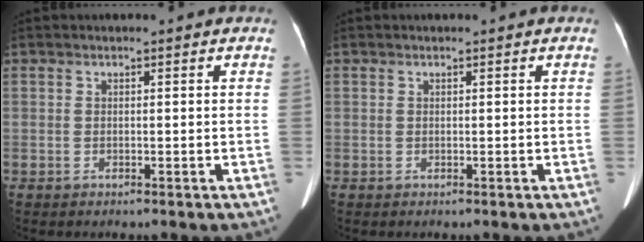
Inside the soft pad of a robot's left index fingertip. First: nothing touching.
{"total": 0.0}